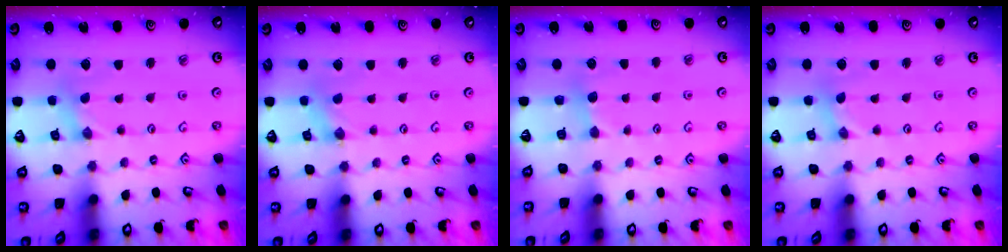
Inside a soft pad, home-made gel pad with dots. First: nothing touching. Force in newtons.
{"total": 0.0}
{"total": 3.9, "press": 3.8, "slide": 0.5}
{"total": 0.8, "press": 0.8, "slide": 0.2}